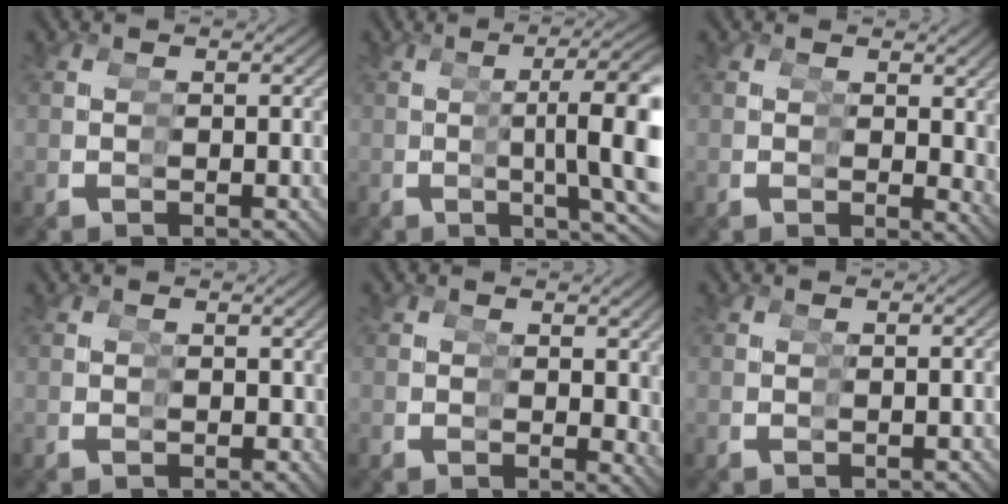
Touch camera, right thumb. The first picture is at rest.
{"total": 9.6, "force": [0.5, 2.7, 9.2], "torque": [-0.111, 0.006, 0.001]}
{"total": 1.4, "force": [1.1, 0.7, 0.7], "torque": [0.008, 0.000, 0.010]}
{"total": 1.0, "force": [0.2, 1.0, 0.1], "torque": [0.008, -0.003, 0.001]}
{"total": 1.1, "force": [0.8, 0.5, 0.6], "torque": [0.005, 0.002, 0.006]}
{"total": 0.6, "force": [-0.2, 0.1, 0.6], "torque": [-0.009, 0.002, -0.001]}